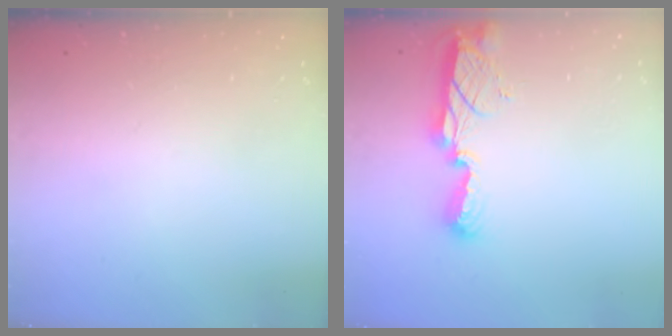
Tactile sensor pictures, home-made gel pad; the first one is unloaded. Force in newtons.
{"total": 8.9, "press": 8.9, "slide": 0.5}